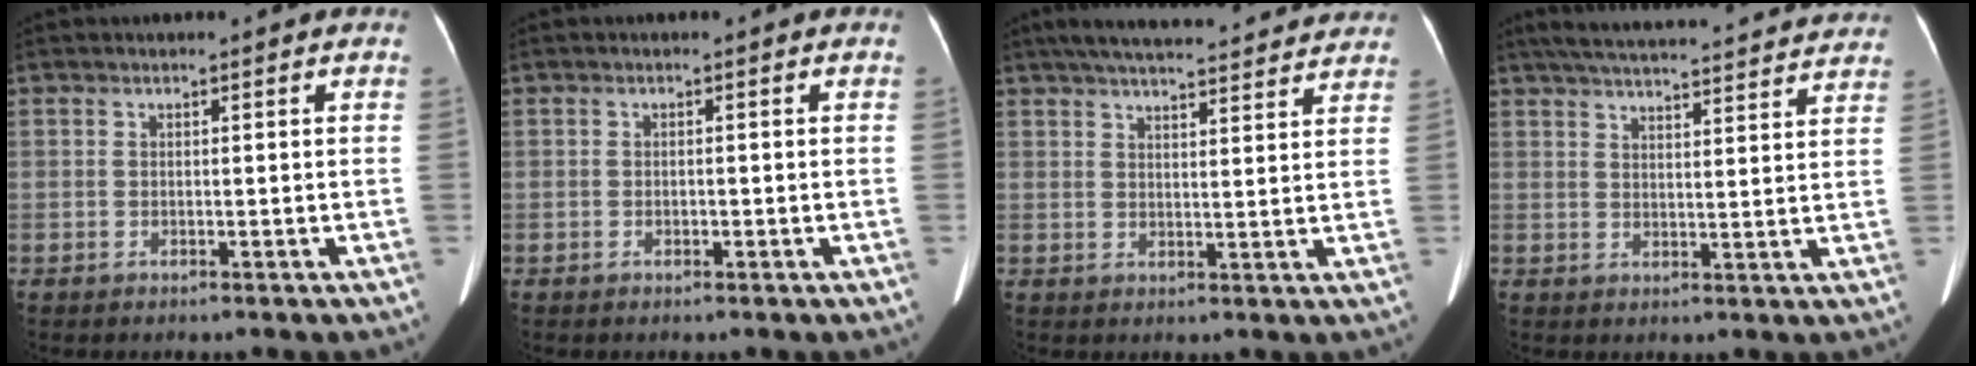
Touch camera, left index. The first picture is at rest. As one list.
[{"total": 0.7, "force": [-0.3, 0.4, 0.5], "torque": [-0.009, 0.001, -0.003]}, {"total": 20.3, "force": [18.2, 3.3, 8.2], "torque": [-0.124, 0.038, 0.239]}, {"total": 26.6, "force": [24.5, 3.7, 9.7], "torque": [-0.160, -0.004, 0.309]}]